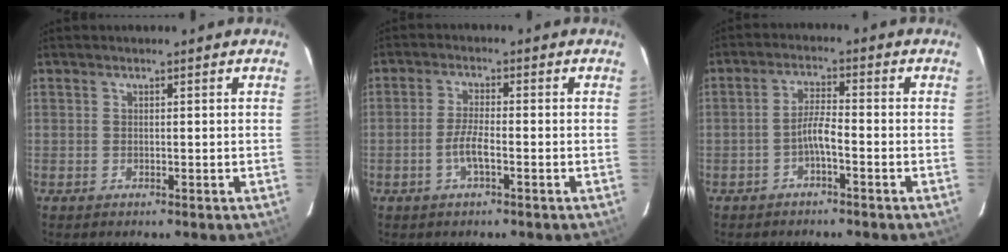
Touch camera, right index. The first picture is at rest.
{"total": 4.0, "force": [-1.7, 0.6, 3.6], "torque": [-0.077, 0.000, -0.033]}
{"total": 3.3, "force": [-1.9, 0.3, 2.7], "torque": [-0.058, 0.010, -0.037]}